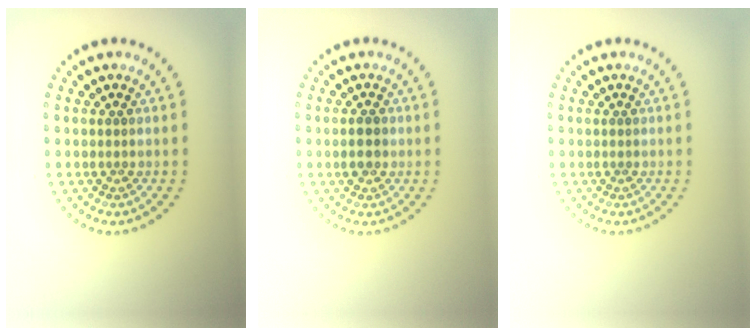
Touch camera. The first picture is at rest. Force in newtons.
{"total": 2.0, "press": 2.0, "slide": 0.2}
{"total": 0.0}